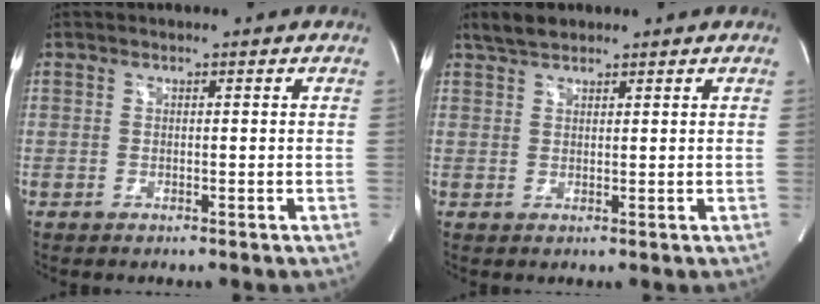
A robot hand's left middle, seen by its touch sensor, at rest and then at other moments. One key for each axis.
{"total": 3.0, "fx": 2.5, "fy": 1.1, "fz": 1.3, "tx": -0.032, "ty": 0.013, "tz": 0.048}